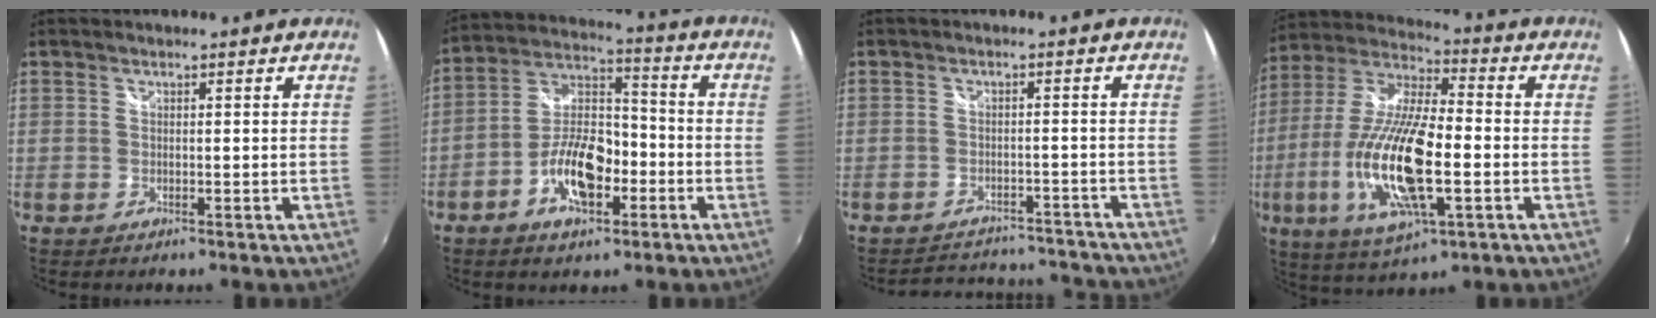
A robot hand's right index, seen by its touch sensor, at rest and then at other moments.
{"total": 12.2, "force": [-5.2, 6.0, 9.3], "torque": [-0.182, 0.017, -0.089]}
{"total": 12.7, "force": [-11.6, 4.5, 2.4], "torque": [-0.053, 0.031, -0.139]}
{"total": 20.4, "force": [-5.0, 6.5, 18.7], "torque": [-0.377, -0.023, -0.092]}